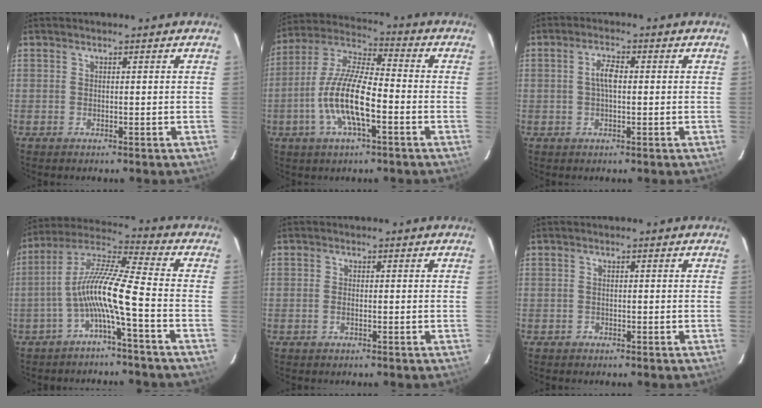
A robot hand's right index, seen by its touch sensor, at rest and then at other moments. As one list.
[{"total": 13.7, "force": [-4.4, 3.8, 12.4], "torque": [-0.254, -0.001, -0.086]}, {"total": 3.3, "force": [0.1, 1.2, 3.0], "torque": [-0.061, 0.008, 0.002]}, {"total": 10.5, "force": [-3.9, 0.0, 9.8], "torque": [-0.204, 0.016, -0.076]}, {"total": 1.0, "force": [-0.4, 0.5, 0.8], "torque": [-0.017, 0.001, -0.007]}, {"total": 0.8, "force": [-0.6, 0.6, -0.1], "torque": [0.003, 0.003, -0.009]}]